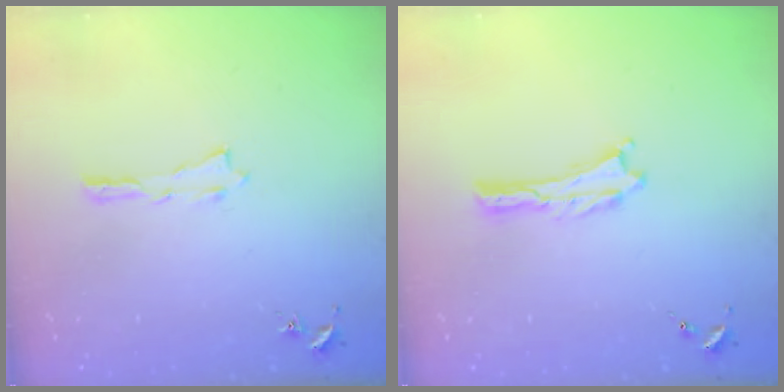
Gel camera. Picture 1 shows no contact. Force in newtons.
{"total": 0.0}